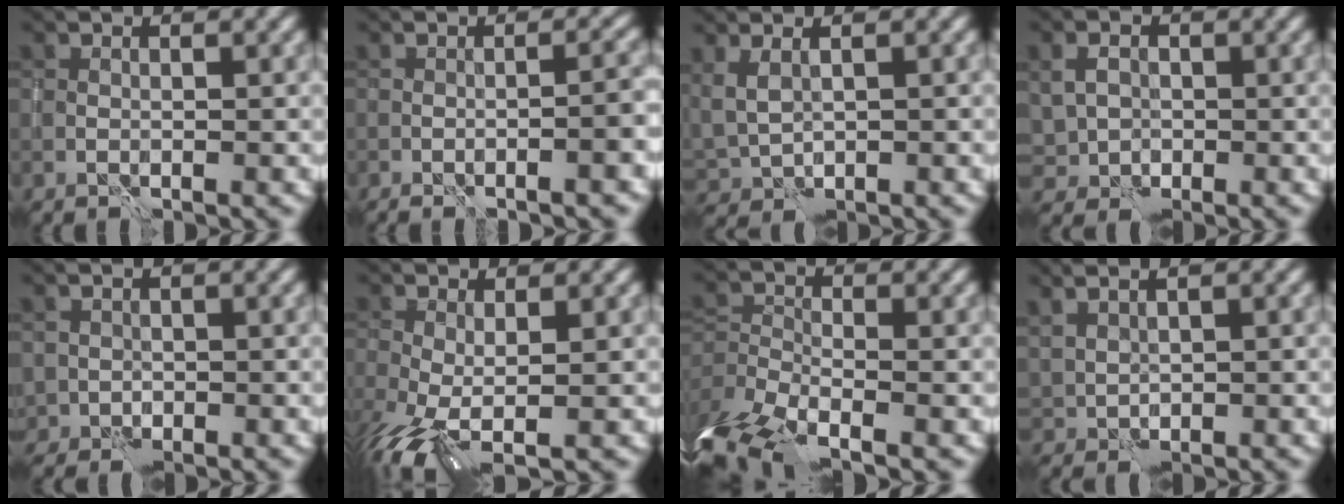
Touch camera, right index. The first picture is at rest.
{"total": 3.6, "force": [-1.8, 1.0, 3.0], "torque": [-0.011, 0.024, -0.027]}
{"total": 2.6, "force": [0.9, 1.6, 1.8], "torque": [-0.041, -0.006, 0.033]}
{"total": 2.3, "force": [0.1, 2.2, 0.9], "torque": [-0.012, -0.002, 0.003]}
{"total": 1.5, "force": [-0.6, 1.4, -0.1], "torque": [0.014, -0.007, -0.014]}
{"total": 4.6, "force": [-1.6, 2.1, 3.8], "torque": [-0.088, -0.019, -0.034]}
{"total": 8.0, "force": [-5.8, 3.4, 4.3], "torque": [-0.077, -0.019, -0.099]}
{"total": 2.1, "force": [1.8, 0.6, 0.8], "torque": [-0.018, 0.001, 0.044]}